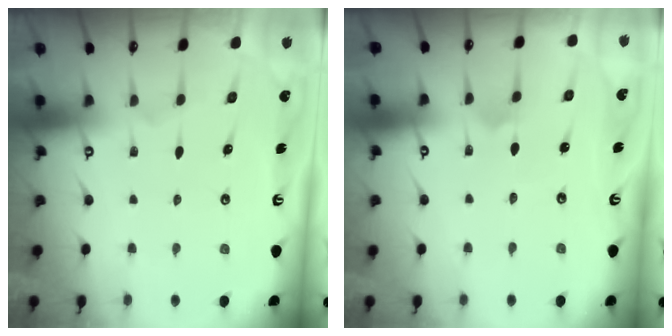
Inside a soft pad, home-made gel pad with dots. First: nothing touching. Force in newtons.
{"total": 3.0, "press": 3.0, "slide": 0.2}